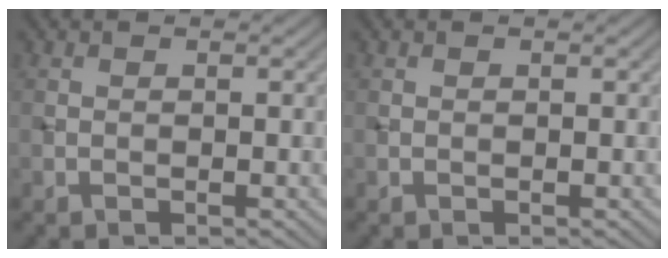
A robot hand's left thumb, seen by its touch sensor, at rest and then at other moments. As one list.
[{"total": 0.0}]